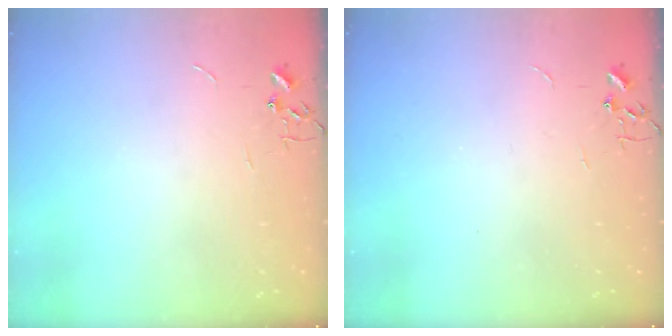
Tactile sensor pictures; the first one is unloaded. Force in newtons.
{"total": 0.0}